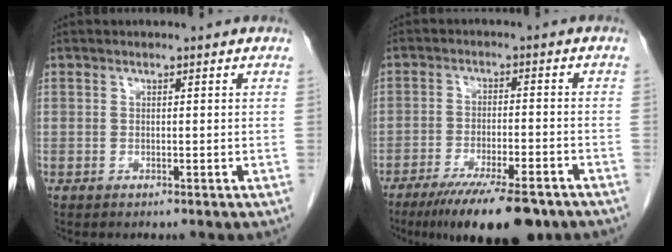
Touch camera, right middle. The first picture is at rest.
{"total": 13.7, "force": [-10.2, 2.6, 8.8], "torque": [-0.123, -0.024, -0.159]}